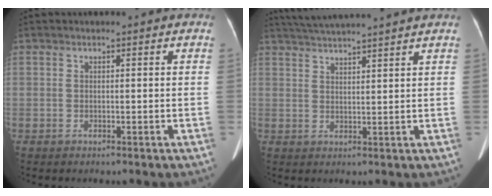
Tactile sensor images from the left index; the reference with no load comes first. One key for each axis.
{"total": 7.9, "fx": 7.2, "fy": -1.3, "fz": 3.1, "tx": -0.060, "ty": 0.021, "tz": 0.113}